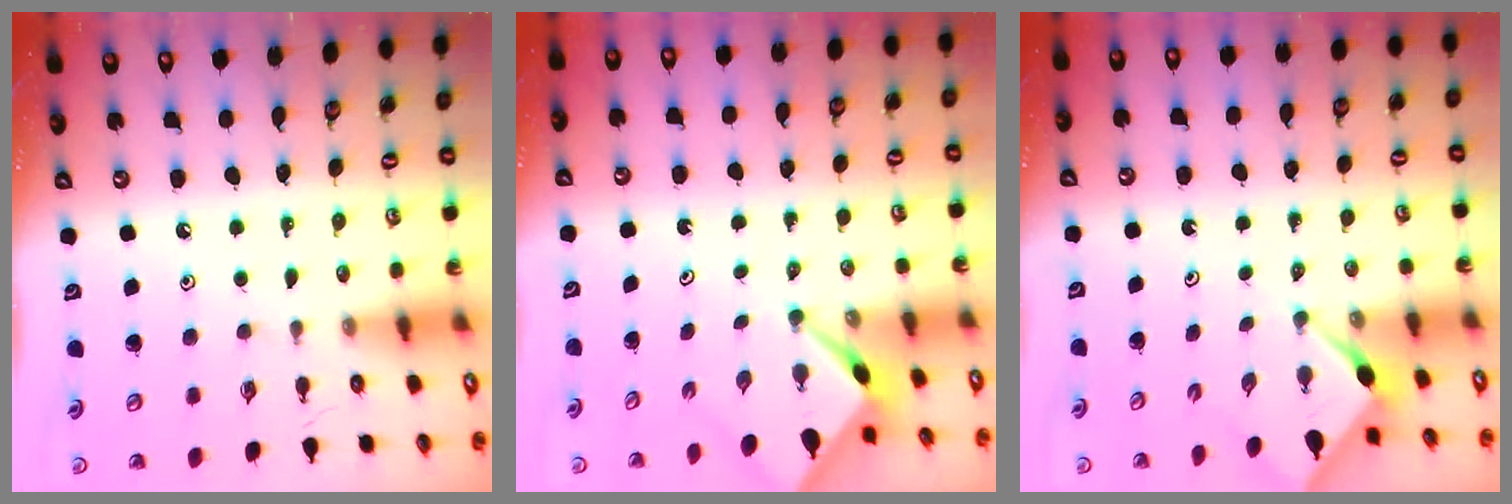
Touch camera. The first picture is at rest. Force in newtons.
{"total": 2.5, "press": 2.5, "slide": 0.2}
{"total": 3.0, "press": 2.9, "slide": 0.4}